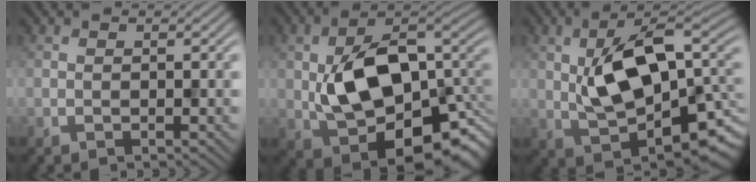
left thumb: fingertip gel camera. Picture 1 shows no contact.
{"total": 16.2, "force": [-1.3, 10.1, 12.6], "torque": [-0.208, -0.027, -0.011]}
{"total": 15.1, "force": [1.1, 8.1, 12.8], "torque": [-0.212, -0.012, 0.024]}